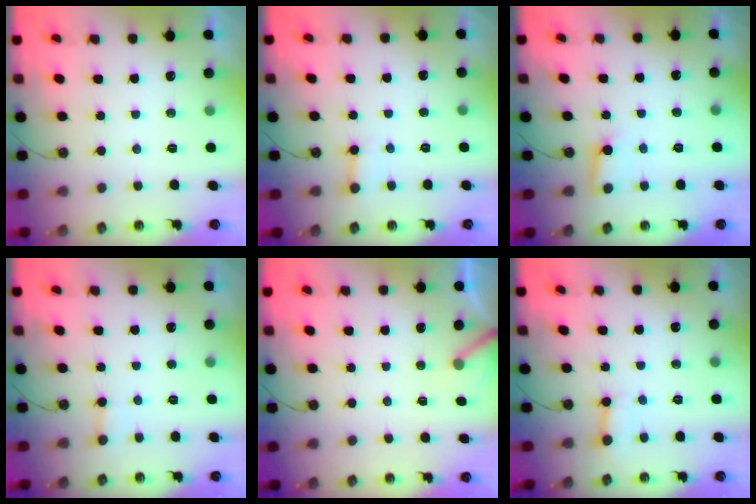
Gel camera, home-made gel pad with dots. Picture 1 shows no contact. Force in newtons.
{"total": 2.9, "press": 2.9, "slide": 0.3}
{"total": 3.6, "press": 3.6, "slide": 0.3}
{"total": 2.1, "press": 2.1, "slide": 0.2}
{"total": 3.7, "press": 3.7, "slide": 0.3}
{"total": 3.1, "press": 3.1, "slide": 0.2}